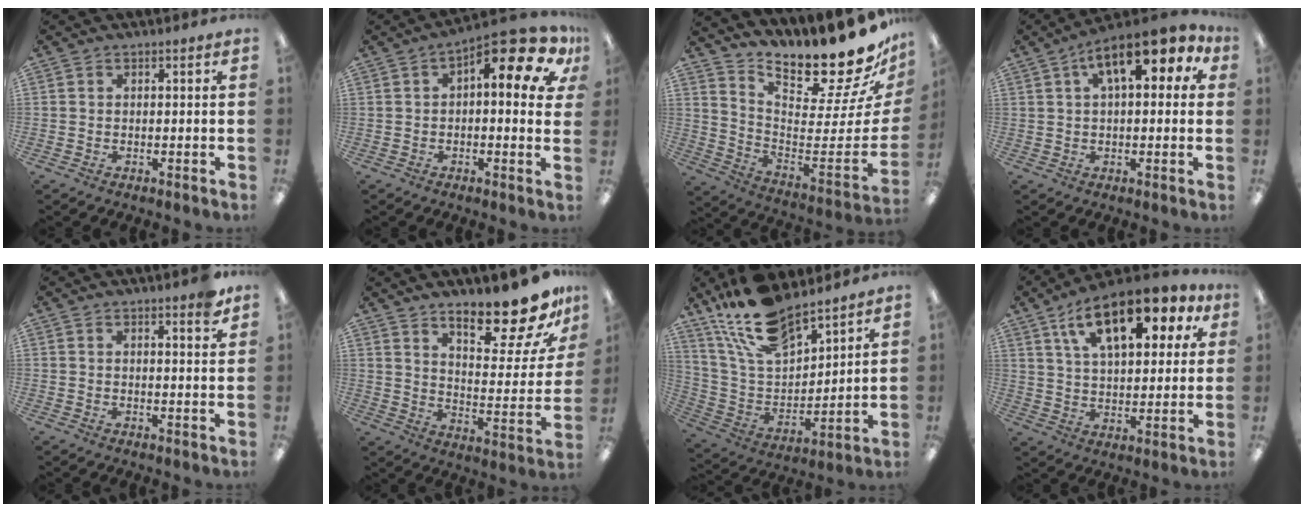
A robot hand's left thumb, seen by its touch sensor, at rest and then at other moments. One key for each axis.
{"total": 12.8, "fx": 5.6, "fy": 4.8, "fz": 10.4, "tx": -0.137, "ty": -0.036, "tz": 0.088}
{"total": 19.7, "fx": 17.1, "fy": 4.2, "fz": 8.9, "tx": -0.097, "ty": -0.160, "tz": 0.272}
{"total": 13.4, "fx": 5.9, "fy": 5.7, "fz": 10.6, "tx": -0.158, "ty": -0.009, "tz": 0.097}
{"total": 3.3, "fx": 2.7, "fy": 0.3, "fz": 2.0, "tx": -0.029, "ty": -0.012, "tz": 0.044}
{"total": 19.6, "fx": 15.0, "fy": 5.4, "fz": 11.4, "tx": -0.154, "ty": -0.116, "tz": 0.246}
{"total": 17.4, "fx": 14.3, "fy": 6.4, "fz": 7.7, "tx": -0.166, "ty": -0.083, "tz": 0.261}
{"total": 18.3, "fx": 10.0, "fy": 8.3, "fz": 12.8, "tx": -0.199, "ty": -0.032, "tz": 0.166}